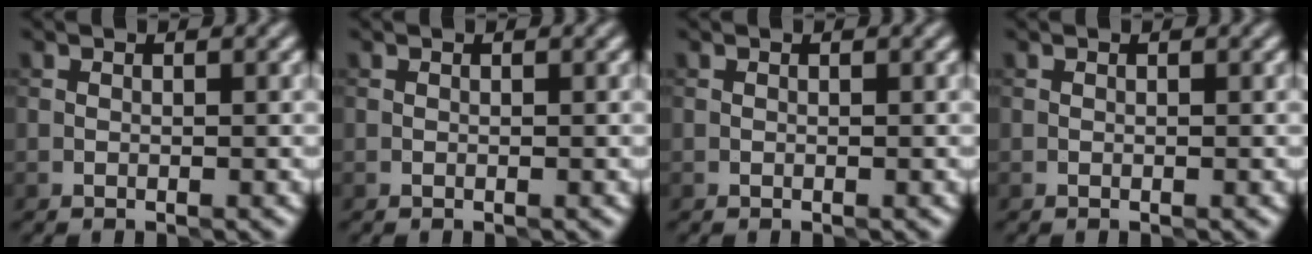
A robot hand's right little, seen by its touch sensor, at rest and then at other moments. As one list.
[{"total": 0.0}, {"total": 0.0}, {"total": 0.0}]